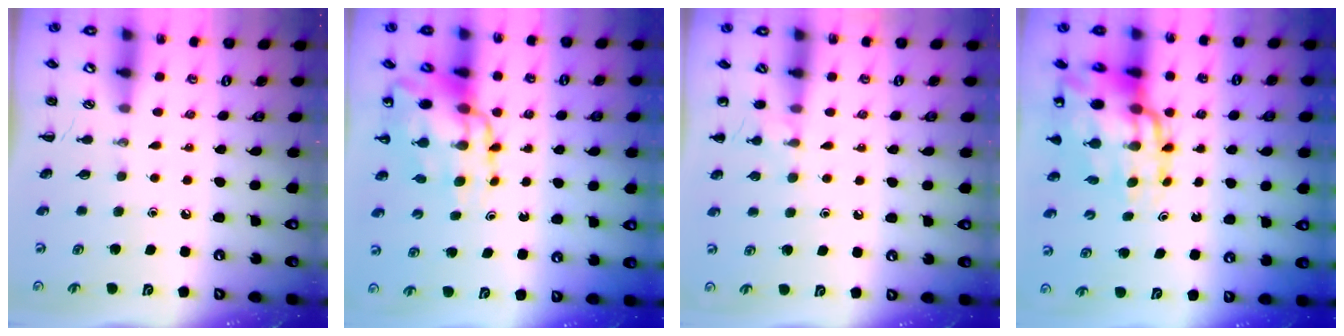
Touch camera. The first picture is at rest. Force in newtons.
{"total": 12.2, "press": 11.7, "slide": 3.3}
{"total": 6.5, "press": 6.2, "slide": 2.0}
{"total": 19.1, "press": 18.4, "slide": 5.2}